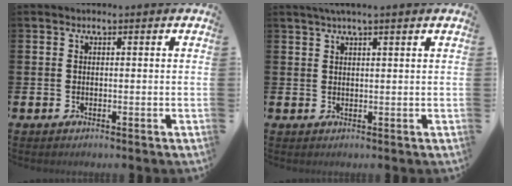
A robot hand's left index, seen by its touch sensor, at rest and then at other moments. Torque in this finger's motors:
{"motor_torque": [0.70, -1.44, 0.81, 0.21]}